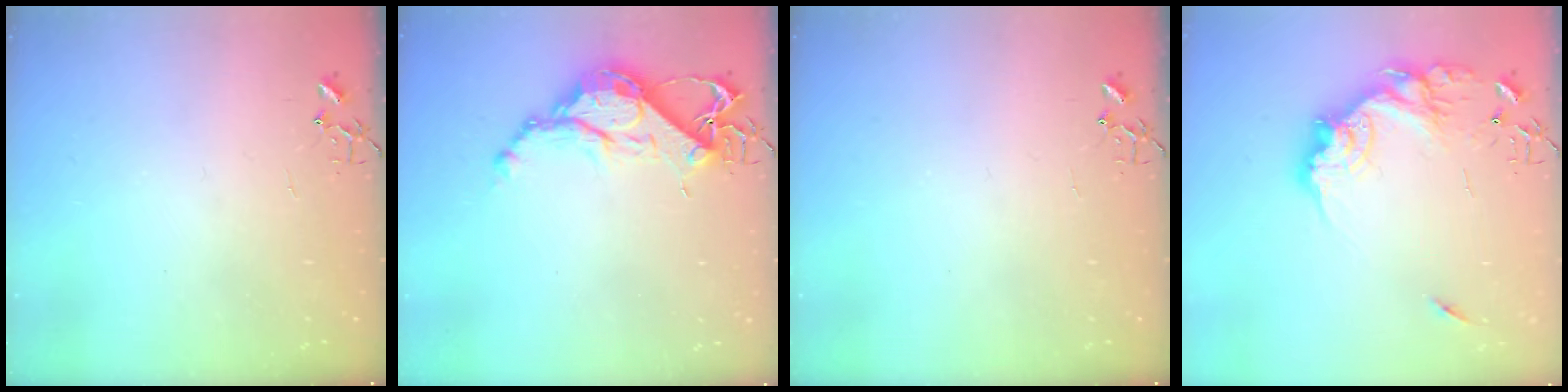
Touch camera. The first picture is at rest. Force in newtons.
{"total": 12.8, "press": 12.7, "slide": 1.0}
{"total": 0.0}
{"total": 18.4, "press": 18.3, "slide": 1.7}